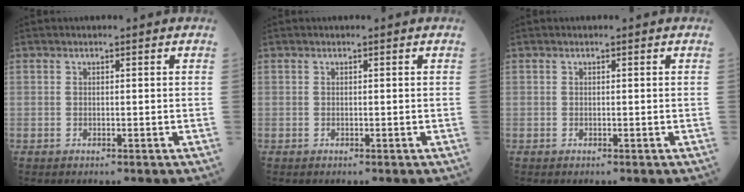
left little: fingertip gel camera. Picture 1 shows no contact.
{"total": 0.0}
{"total": 0.0}